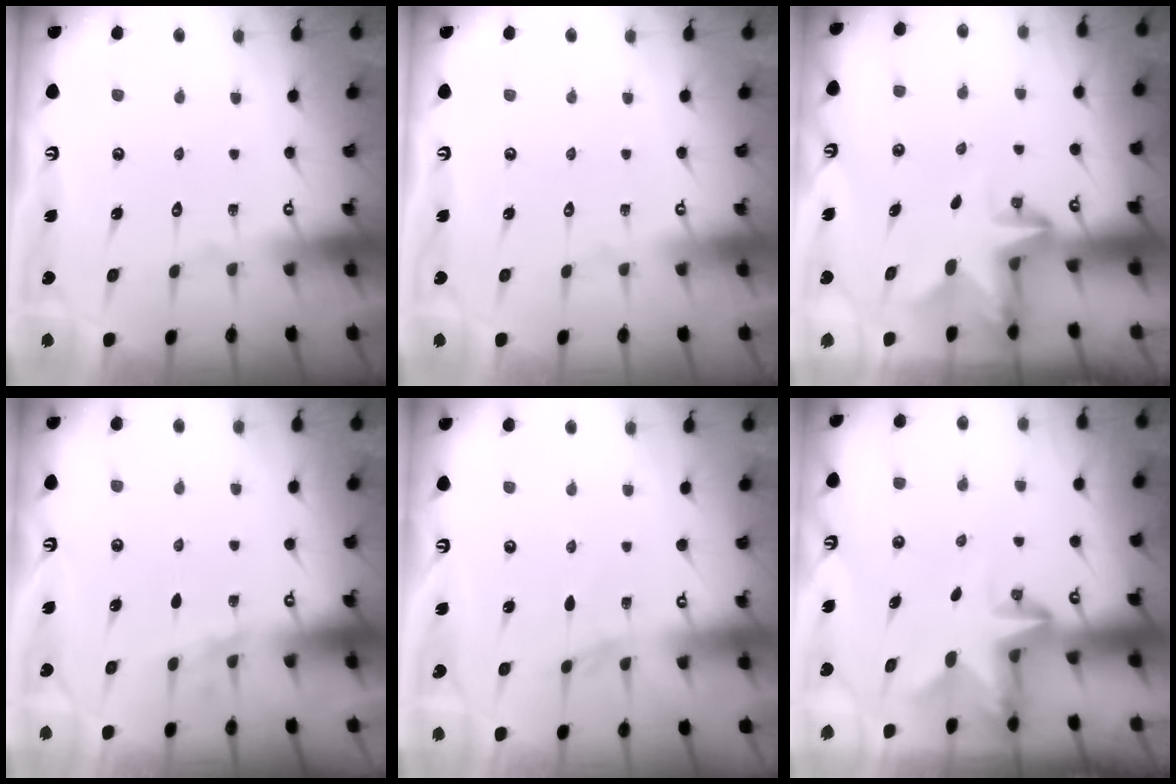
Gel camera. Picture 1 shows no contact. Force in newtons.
{"total": 0.0}
{"total": 2.5, "press": 2.5, "slide": 0.5}
{"total": 3.4, "press": 2.6, "slide": 2.2}
{"total": 4.0, "press": 3.9, "slide": 0.4}
{"total": 2.7, "press": 2.6, "slide": 0.5}